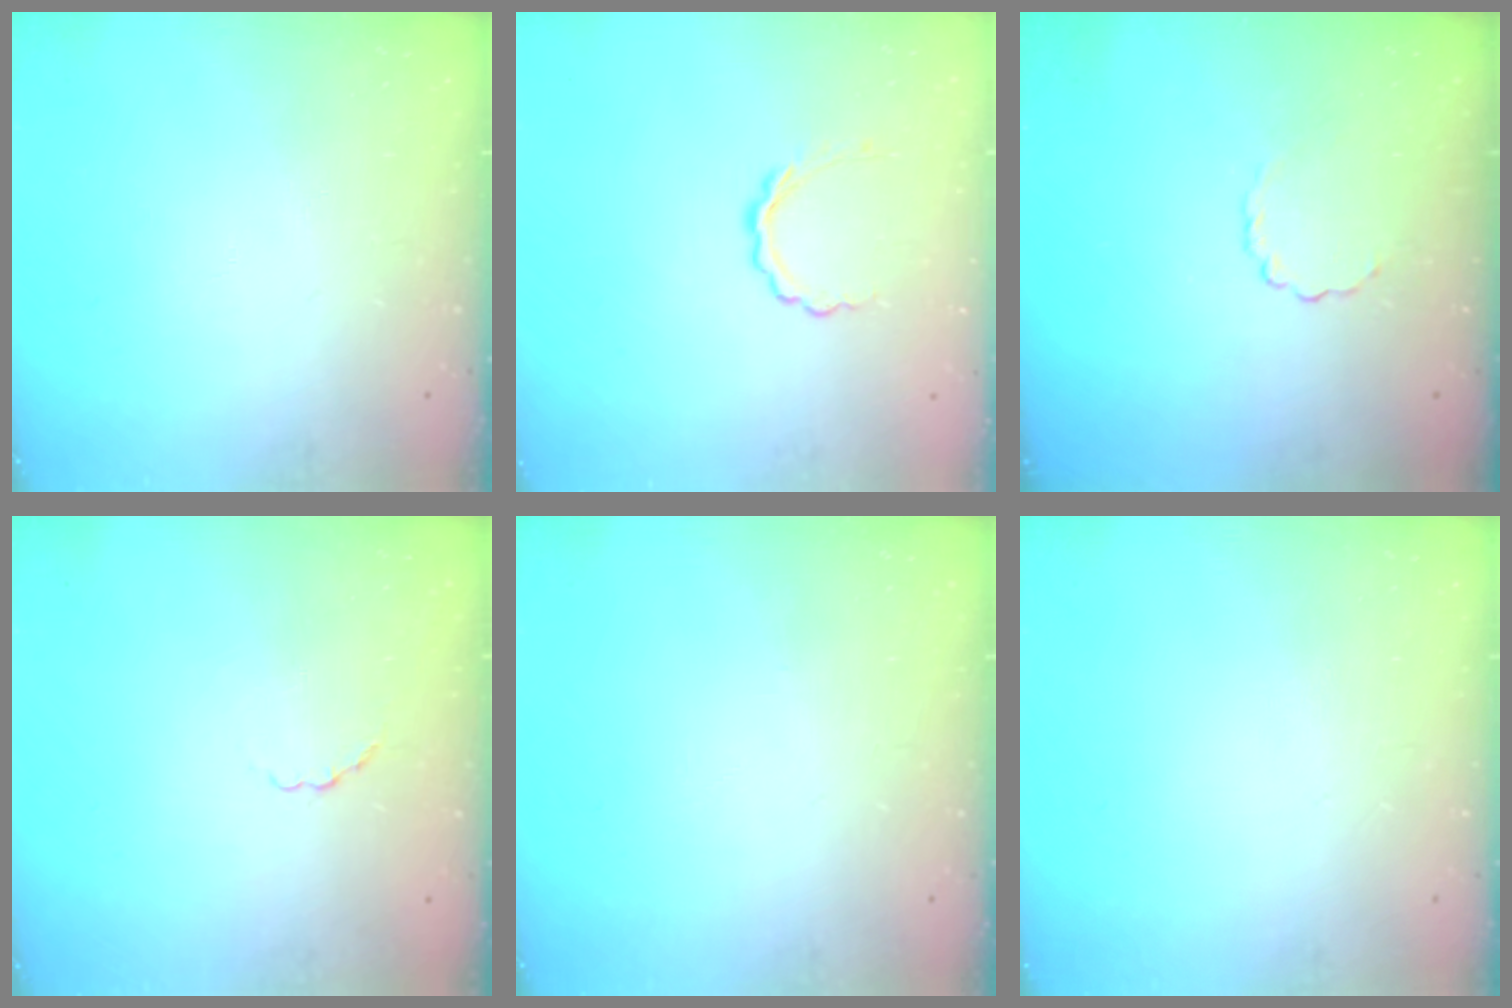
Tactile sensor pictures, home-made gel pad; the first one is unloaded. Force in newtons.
{"total": 4.4, "press": 4.2, "slide": 1.3}
{"total": 3.0, "press": 2.8, "slide": 1.0}
{"total": 2.4, "press": 2.2, "slide": 1.0}
{"total": 0.0}
{"total": 0.0}